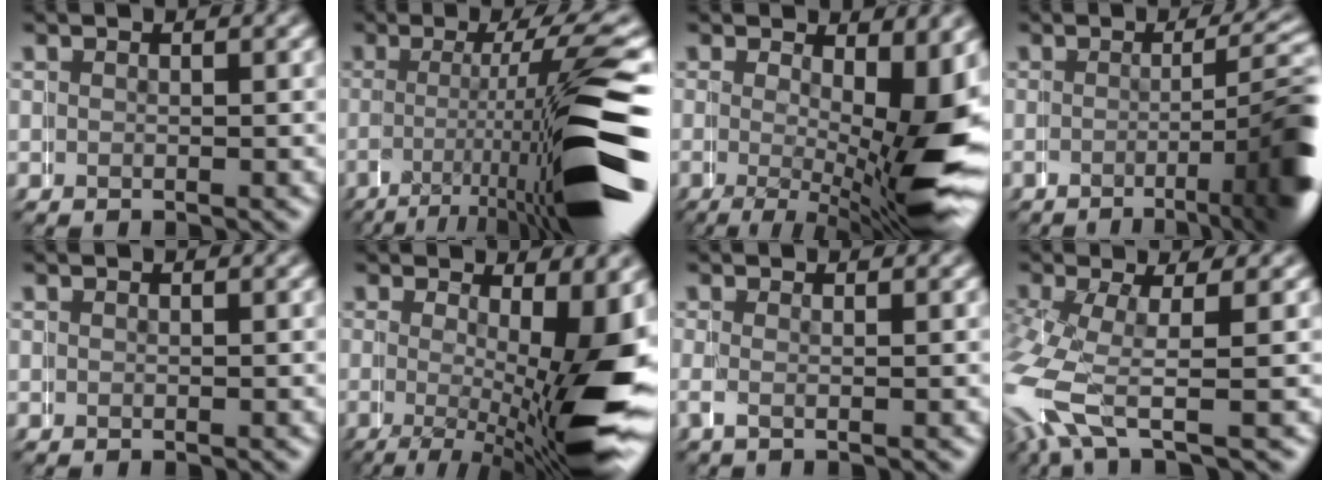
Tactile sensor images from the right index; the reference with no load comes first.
{"total": 14.9, "force": [-2.4, 4.3, 14.1], "torque": [-0.199, -0.014, -0.020]}
{"total": 11.0, "force": [-0.8, 3.2, 10.5], "torque": [-0.131, -0.015, -0.009]}
{"total": 11.4, "force": [-3.4, 4.3, 10.0], "torque": [-0.105, -0.014, -0.046]}
{"total": 0.0}
{"total": 12.7, "force": [-1.6, 4.0, 11.9], "torque": [-0.157, -0.026, -0.010]}
{"total": 1.3, "force": [-0.5, 0.6, 1.0], "torque": [-0.036, -0.009, -0.006]}
{"total": 6.5, "force": [-1.9, 3.8, 4.9], "torque": [-0.136, -0.027, -0.018]}